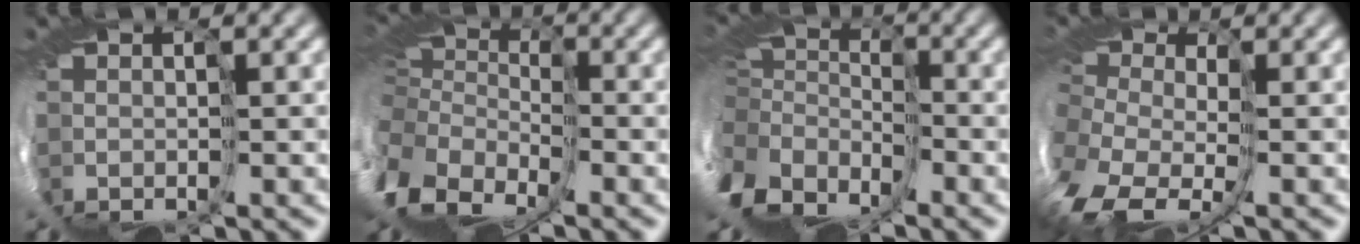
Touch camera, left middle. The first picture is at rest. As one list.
[{"total": 12.2, "force": [-2.8, 9.3, 7.3], "torque": [-0.219, -0.013, -0.035]}, {"total": 10.2, "force": [-3.5, 7.3, 6.2], "torque": [-0.203, -0.024, -0.049]}, {"total": 8.9, "force": [-2.7, 5.8, 6.2], "torque": [-0.153, -0.025, -0.032]}]